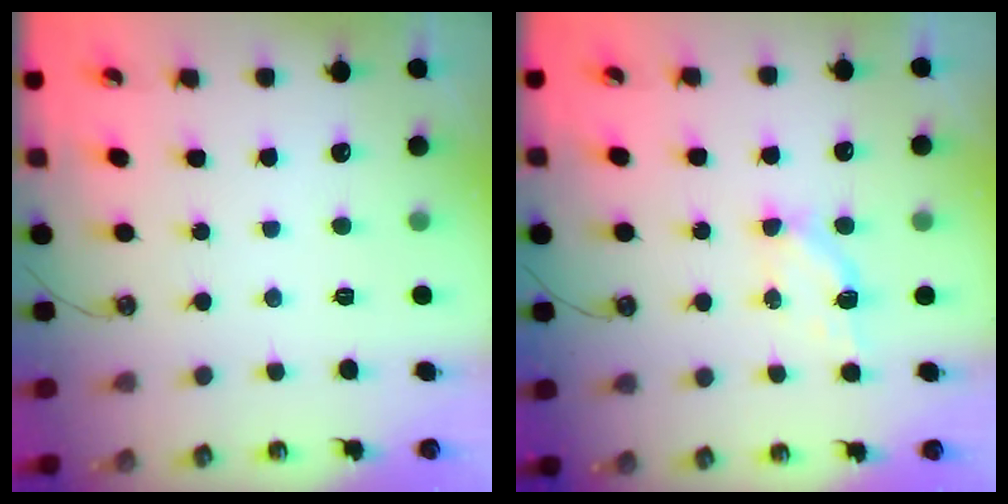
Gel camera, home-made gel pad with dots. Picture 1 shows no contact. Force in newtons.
{"total": 3.9, "press": 3.9, "slide": 0.4}